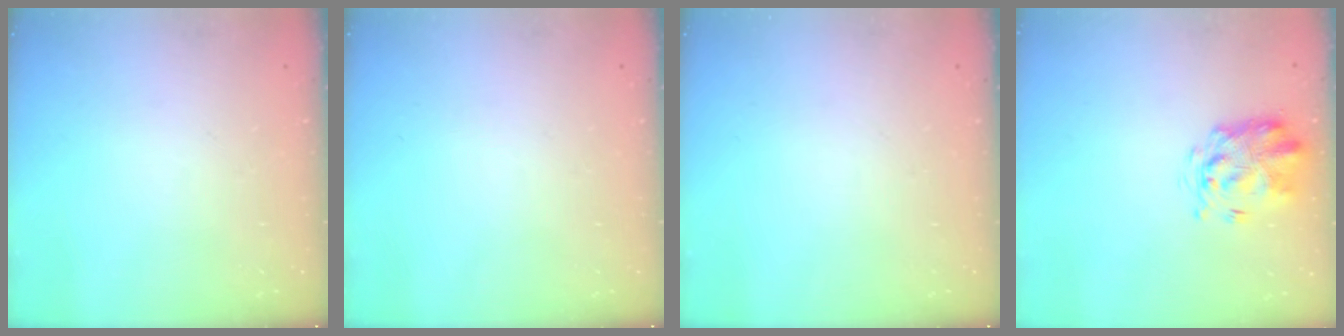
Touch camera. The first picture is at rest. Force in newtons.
{"total": 0.0}
{"total": 0.0}
{"total": 3.1, "press": 2.9, "slide": 1.0}